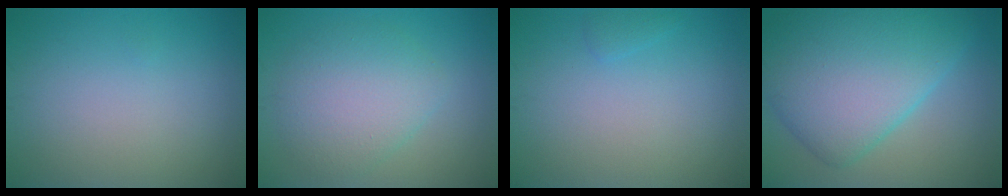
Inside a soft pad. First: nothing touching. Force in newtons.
{"total": 4.8, "press": 4.8, "slide": 0.2}
{"total": 0.7, "press": 0.7, "slide": 0.1}
{"total": 10.4, "press": 10.4, "slide": 0.2}